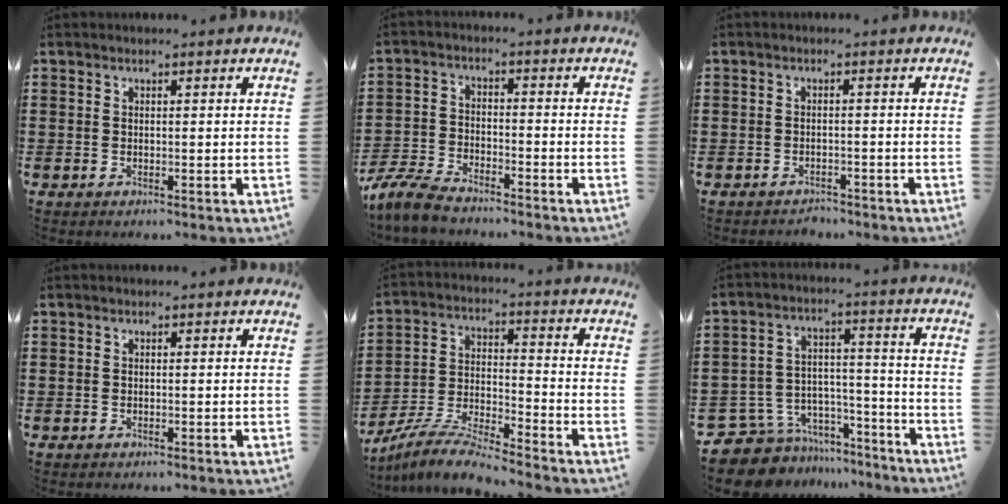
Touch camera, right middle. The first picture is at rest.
{"total": 5.8, "force": [-5.3, 1.2, 2.0], "torque": [-0.065, -0.003, -0.111]}
{"total": 1.8, "force": [-1.7, 0.4, -0.3], "torque": [-0.001, 0.001, -0.039]}
{"total": 0.0}
{"total": 7.2, "force": [-6.9, 0.2, 2.1], "torque": [-0.054, -0.004, -0.137]}
{"total": 8.4, "force": [-7.4, 3.7, 1.0], "torque": [-0.032, 0.011, -0.142]}